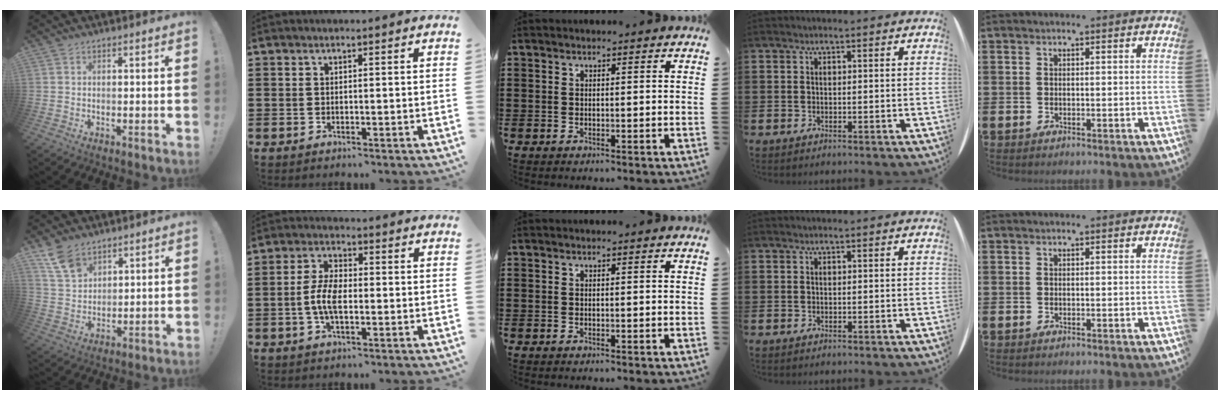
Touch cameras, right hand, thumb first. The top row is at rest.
{"thumb": {"total": 9.1, "force": [6.6, 5.0, 3.8], "torque": [-0.078, -0.033, 0.133]}, "index": {"total": 5.8, "force": [-1.0, 2.7, 5.1], "torque": [-0.119, -0.003, -0.024]}}